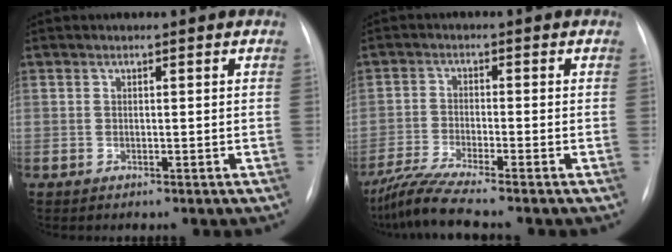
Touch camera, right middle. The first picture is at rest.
{"total": 6.9, "force": [-5.8, -1.4, 3.3], "torque": [-0.065, -0.026, -0.108]}